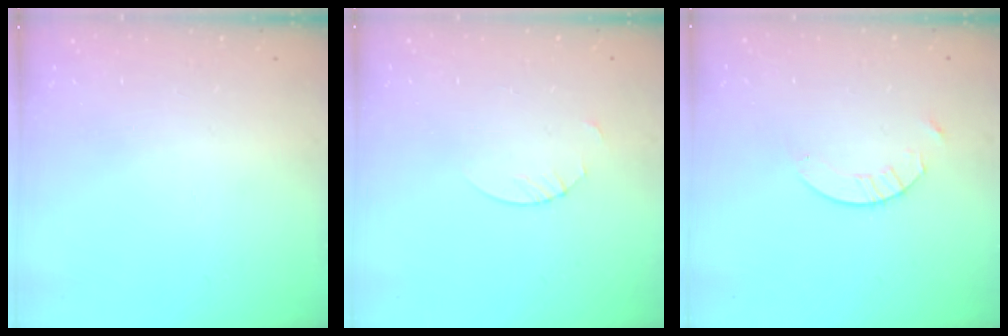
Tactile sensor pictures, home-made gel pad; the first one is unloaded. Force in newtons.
{"total": 1.9, "press": 1.9, "slide": 0.2}
{"total": 4.2, "press": 4.2, "slide": 0.4}